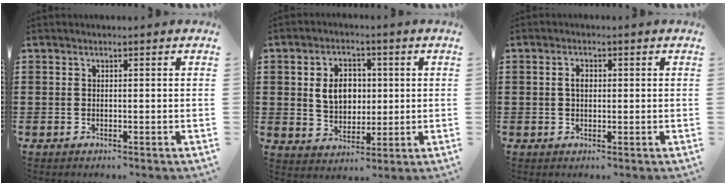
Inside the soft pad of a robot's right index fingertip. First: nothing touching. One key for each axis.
{"total": 6.5, "fx": 0.8, "fy": 5.0, "fz": 4.0, "tx": -0.077, "ty": 0.012, "tz": 0.008}
{"total": 2.0, "fx": 0.3, "fy": 1.1, "fz": 1.6, "tx": -0.034, "ty": 0.008, "tz": 0.003}